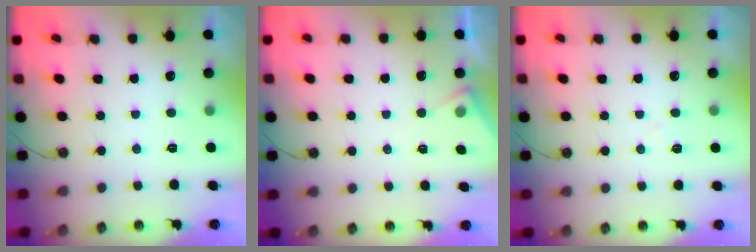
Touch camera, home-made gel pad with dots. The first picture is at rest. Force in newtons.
{"total": 4.9, "press": 4.8, "slide": 0.7}
{"total": 6.4, "press": 6.3, "slide": 0.8}